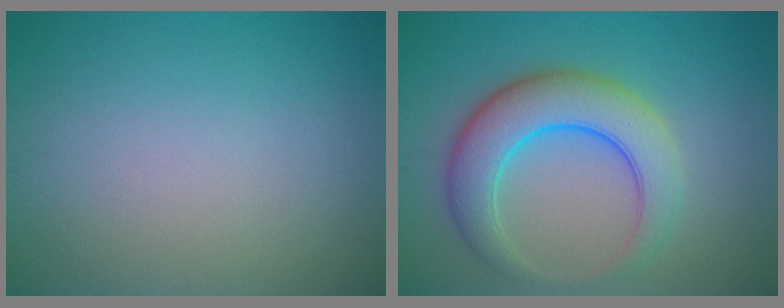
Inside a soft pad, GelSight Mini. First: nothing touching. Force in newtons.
{"total": 6.9, "press": 6.9, "slide": 0.2}